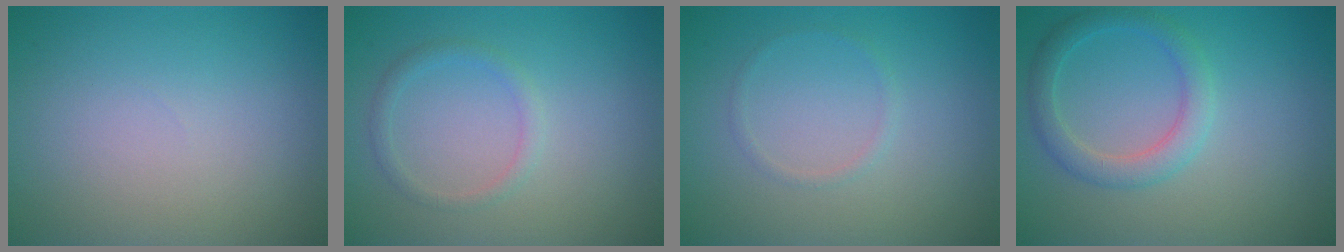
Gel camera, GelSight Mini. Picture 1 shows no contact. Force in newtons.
{"total": 1.3, "press": 1.3, "slide": 0.1}
{"total": 0.7, "press": 0.7, "slide": 0.1}
{"total": 2.8, "press": 2.8, "slide": 0.1}